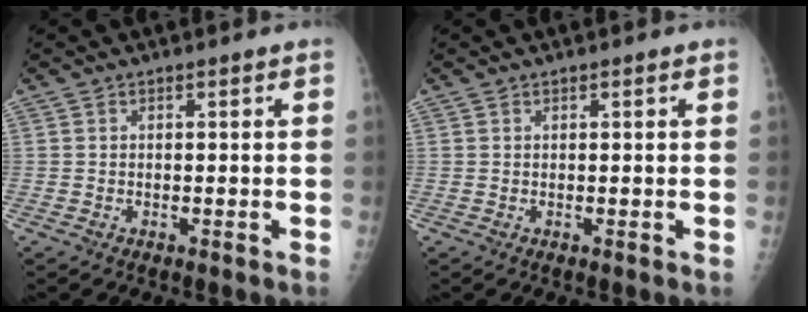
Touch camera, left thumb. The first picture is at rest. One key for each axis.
{"total": 0.5, "fx": 0.3, "fy": 0.1, "fz": 0.4, "tx": -0.005, "ty": 0.000, "tz": 0.003}